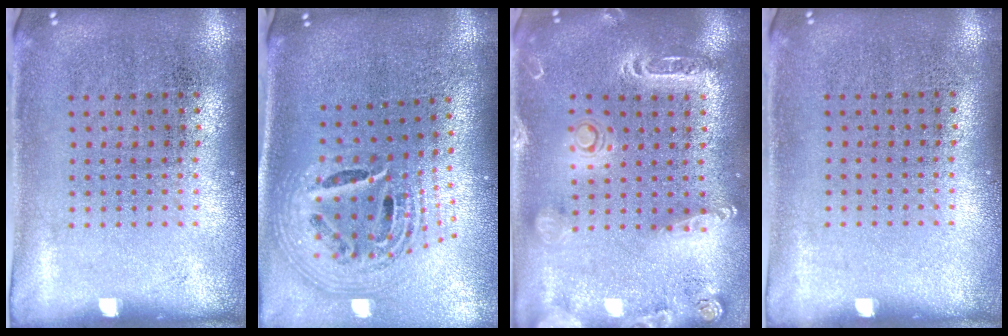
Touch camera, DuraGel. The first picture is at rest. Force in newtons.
{"total": 2.7, "press": 1.9, "slide": 1.9}
{"total": 2.1, "press": 1.9, "slide": 0.8}
{"total": 0.0}